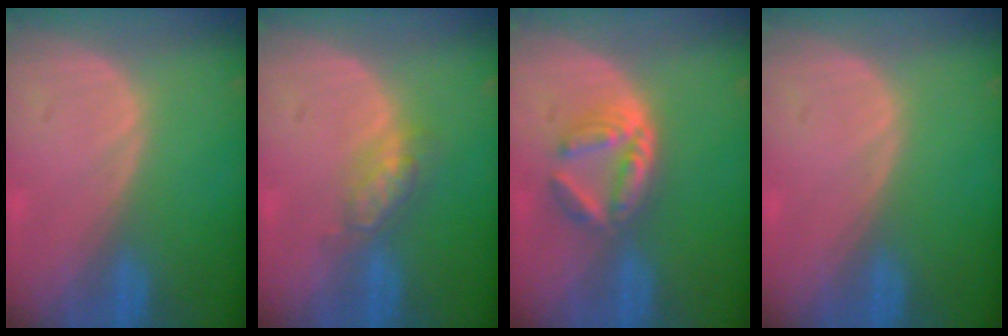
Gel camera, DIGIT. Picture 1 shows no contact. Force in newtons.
{"total": 4.7, "press": 4.1, "slide": 2.2}
{"total": 6.2, "press": 5.4, "slide": 3.2}
{"total": 0.0}